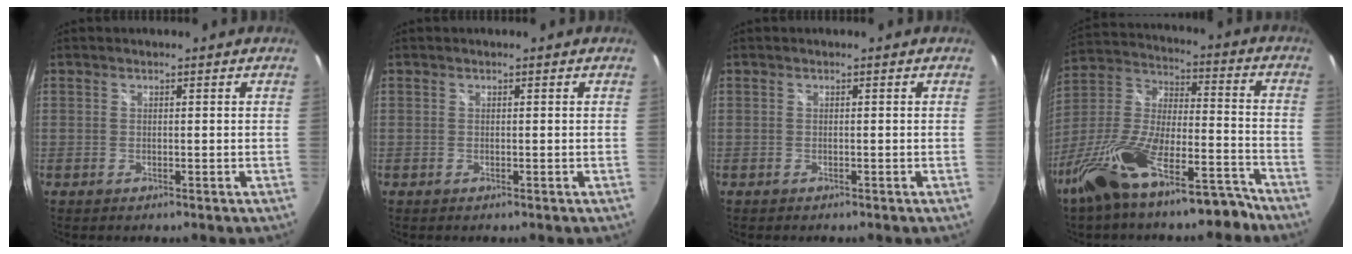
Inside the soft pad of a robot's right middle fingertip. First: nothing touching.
{"total": 0.0}
{"total": 0.0}
{"total": 21.3, "force": [-14.9, 7.2, 13.3], "torque": [-0.253, 0.003, -0.253]}